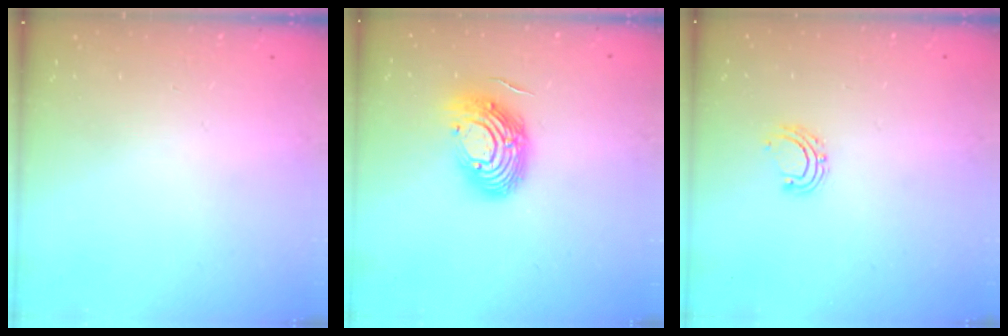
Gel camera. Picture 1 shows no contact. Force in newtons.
{"total": 13.5, "press": 13.5, "slide": 1.3}
{"total": 5.5, "press": 5.4, "slide": 1.1}